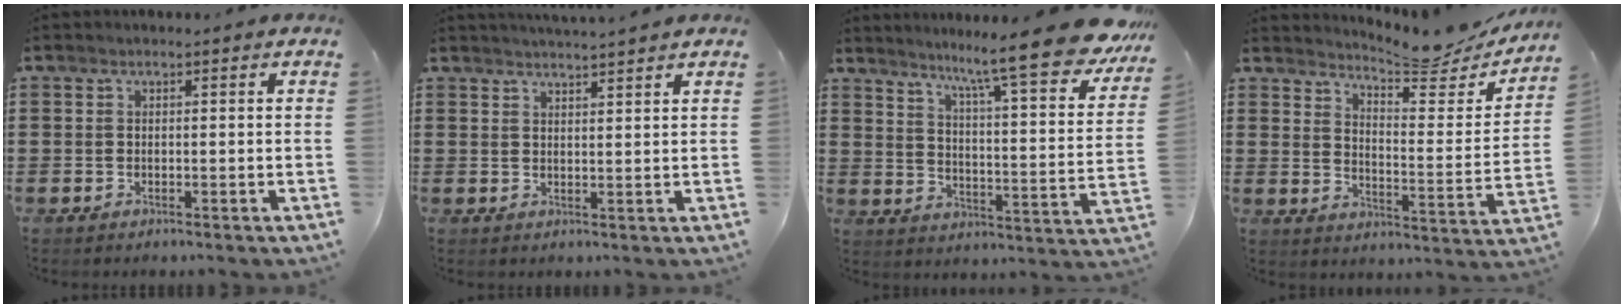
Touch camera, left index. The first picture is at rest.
{"total": 2.3, "force": [2.2, -0.4, 0.2], "torque": [-0.009, -0.007, 0.041]}
{"total": 12.6, "force": [10.3, -0.1, 7.2], "torque": [-0.140, -0.067, 0.164]}
{"total": 6.7, "force": [6.2, 0.7, 2.2], "torque": [-0.048, -0.051, 0.104]}